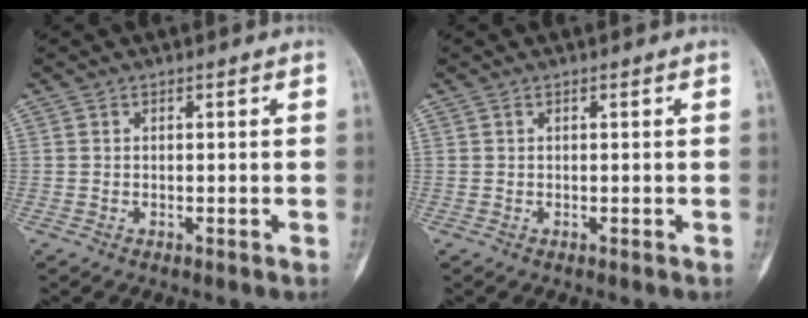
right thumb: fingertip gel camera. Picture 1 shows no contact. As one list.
[{"total": 0.0}]